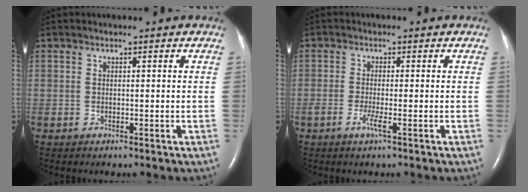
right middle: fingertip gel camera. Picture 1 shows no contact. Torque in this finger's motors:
{"motor_torque": [0.56, -0.28, 0.30, 0.09]}